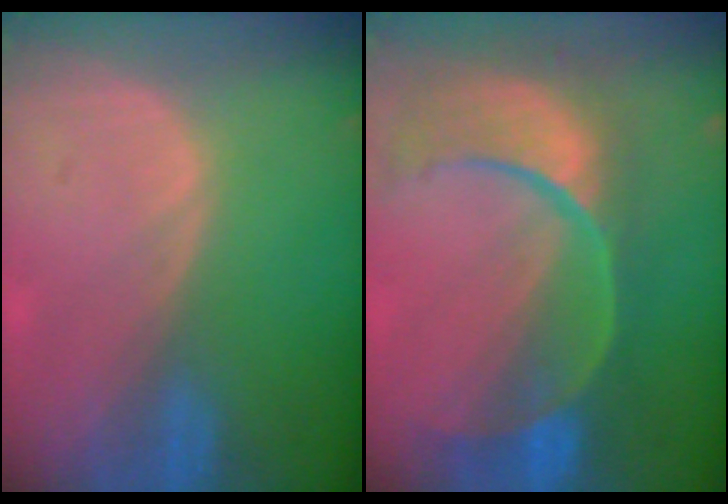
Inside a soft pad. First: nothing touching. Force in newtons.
{"total": 12.4, "press": 9.9, "slide": 7.4}